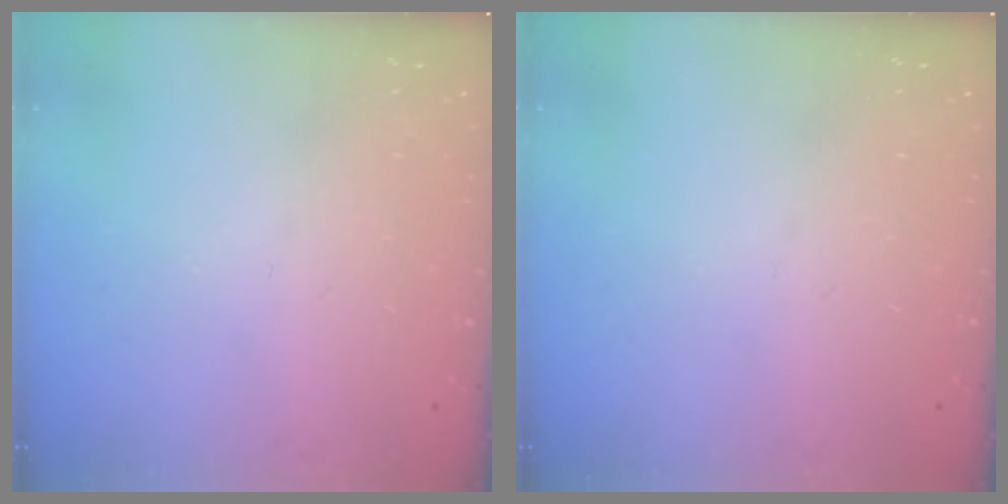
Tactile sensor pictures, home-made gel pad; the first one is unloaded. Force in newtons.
{"total": 0.0}